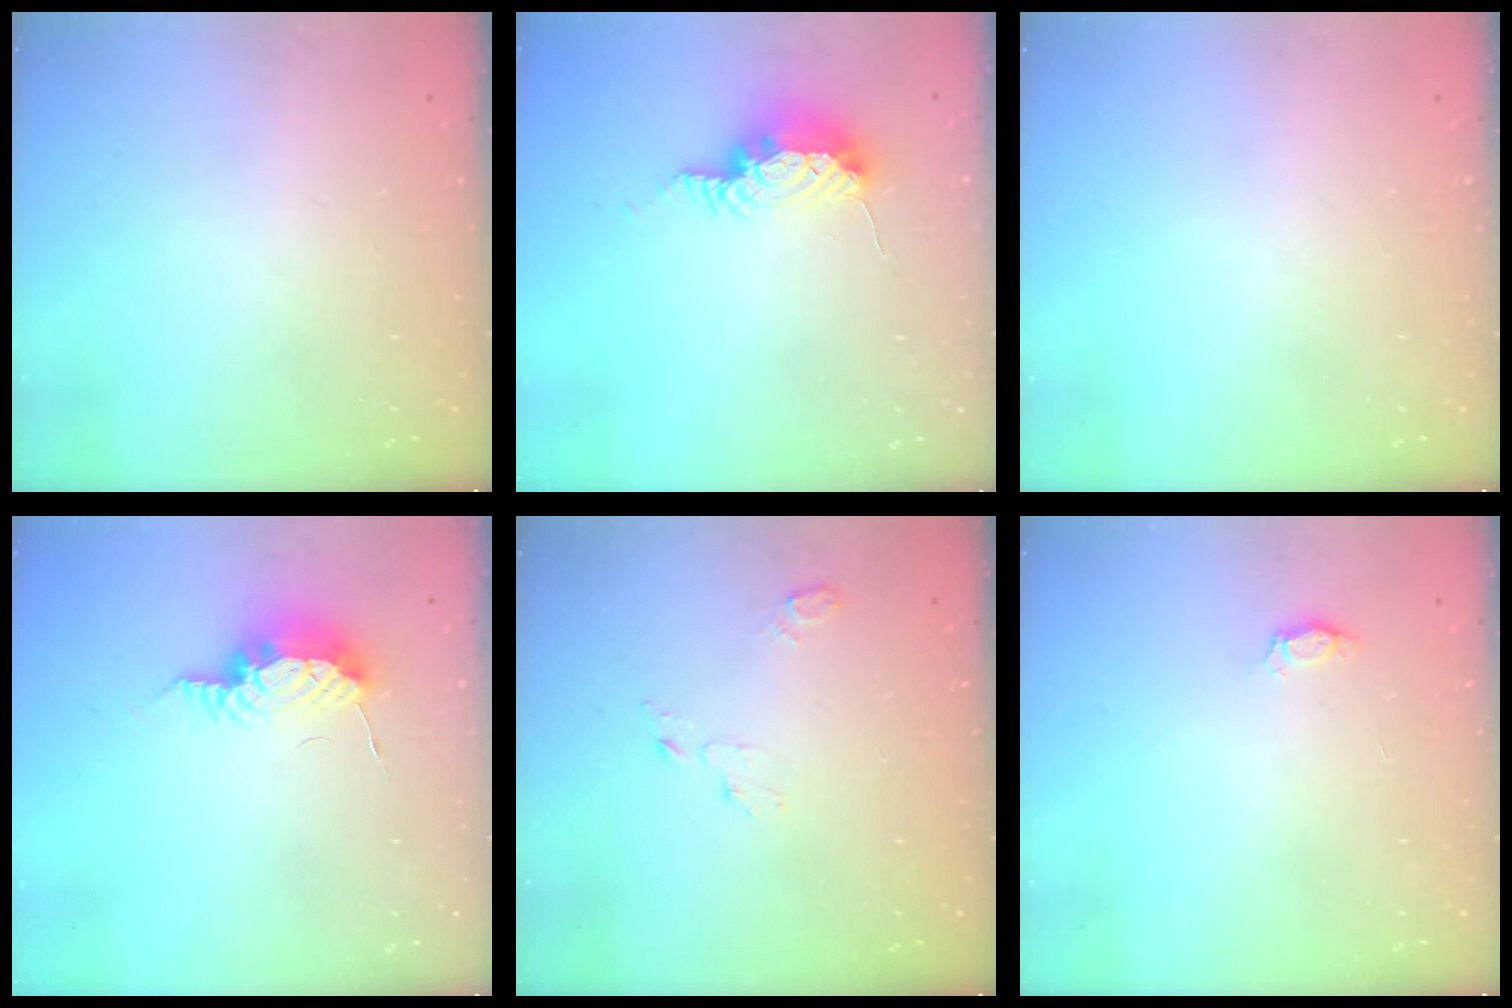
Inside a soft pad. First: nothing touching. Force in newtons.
{"total": 12.1, "press": 9.4, "slide": 7.5}
{"total": 0.0}
{"total": 8.5, "press": 8.4, "slide": 1.4}
{"total": 3.5, "press": 3.4, "slide": 0.3}
{"total": 3.6, "press": 3.6, "slide": 0.5}